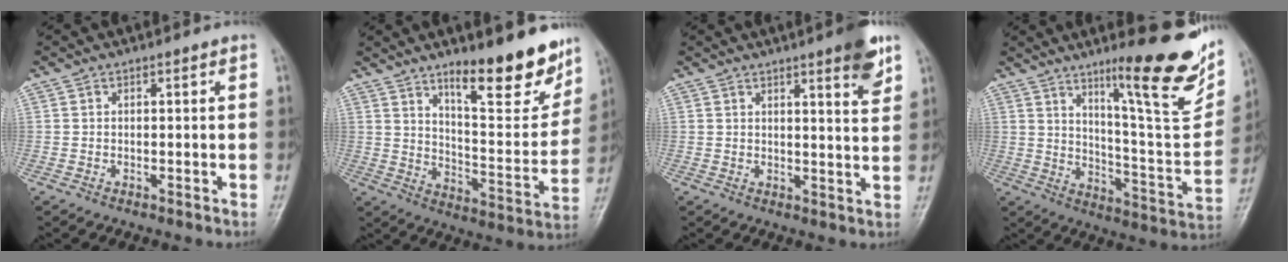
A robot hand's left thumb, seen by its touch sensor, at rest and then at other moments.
{"total": 17.3, "force": [11.9, 5.0, 11.5], "torque": [-0.120, -0.085, 0.187]}
{"total": 6.5, "force": [4.1, 0.9, 4.9], "torque": [-0.057, -0.023, 0.052]}
{"total": 21.5, "force": [12.3, 3.9, 17.2], "torque": [-0.204, -0.064, 0.189]}